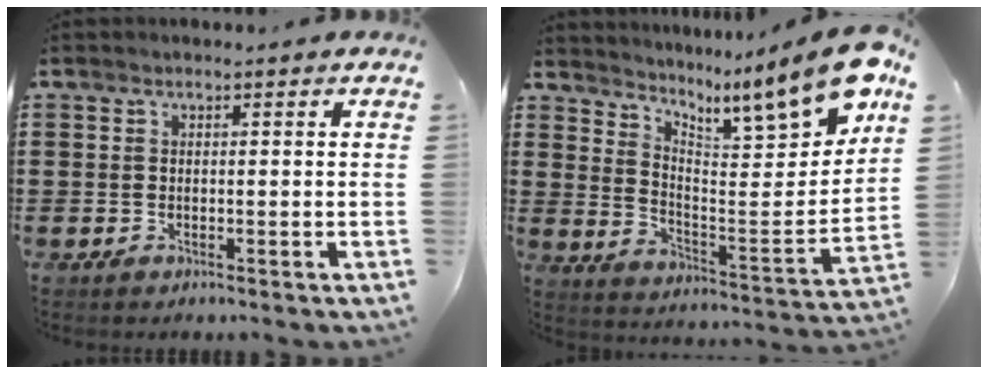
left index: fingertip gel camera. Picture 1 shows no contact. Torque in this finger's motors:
{"motor_torque": [1.82, -0.32, 0.76, 0.21]}